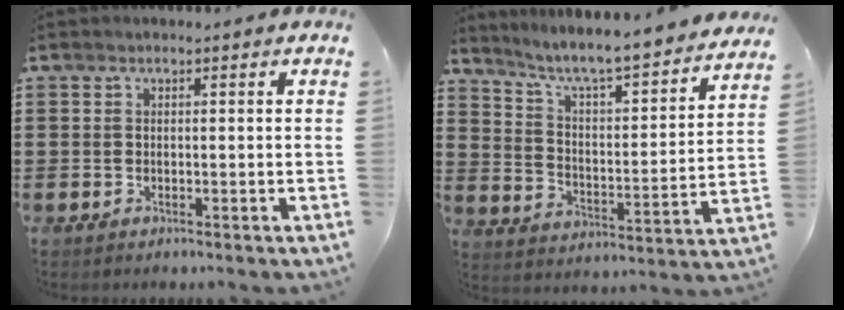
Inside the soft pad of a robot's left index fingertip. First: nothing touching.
{"total": 5.9, "force": [5.2, -0.2, 2.7], "torque": [-0.077, -0.048, 0.078]}